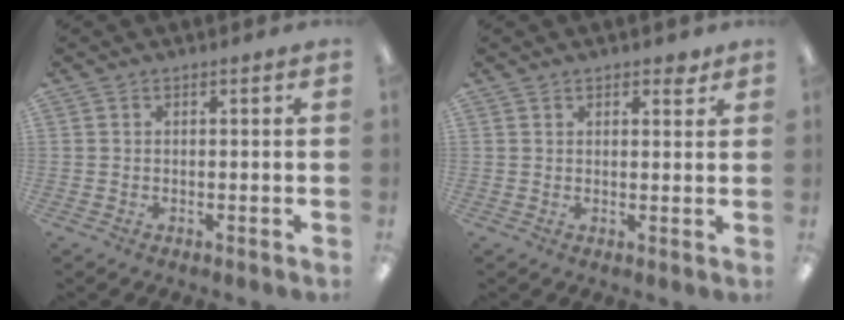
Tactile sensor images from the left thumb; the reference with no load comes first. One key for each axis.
{"total": 2.6, "fx": 1.9, "fy": 1.1, "fz": 1.3, "tx": -0.012, "ty": -0.005, "tz": 0.030}